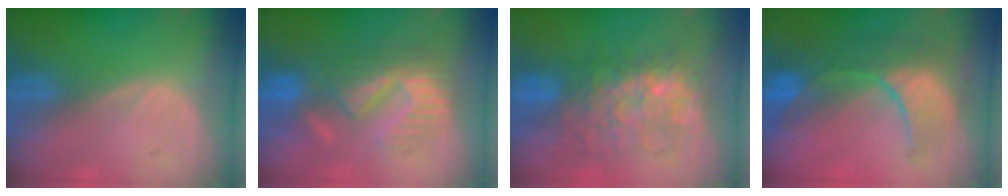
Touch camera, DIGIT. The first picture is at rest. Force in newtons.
{"total": 8.7, "press": 8.6, "slide": 1.4}
{"total": 9.0, "press": 9.0, "slide": 0.9}
{"total": 9.9, "press": 9.3, "slide": 3.5}